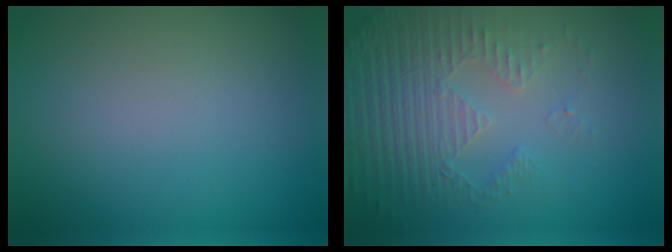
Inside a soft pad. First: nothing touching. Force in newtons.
{"total": 5.3, "press": 3.5, "slide": 4.0}